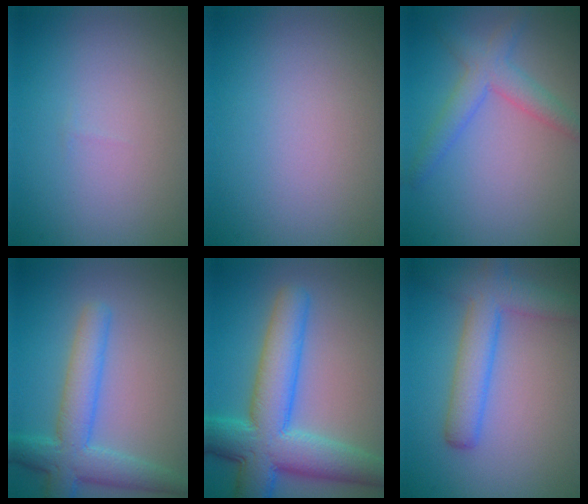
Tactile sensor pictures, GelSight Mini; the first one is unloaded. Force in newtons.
{"total": 0.0}
{"total": 3.3, "press": 3.3, "slide": 0.1}
{"total": 5.3, "press": 5.3, "slide": 0.2}
{"total": 9.3, "press": 9.3, "slide": 0.3}
{"total": 4.8, "press": 4.8, "slide": 0.1}